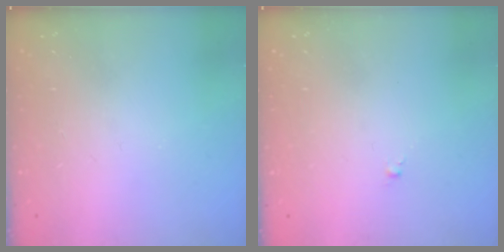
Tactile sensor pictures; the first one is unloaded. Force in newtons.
{"total": 0.0}